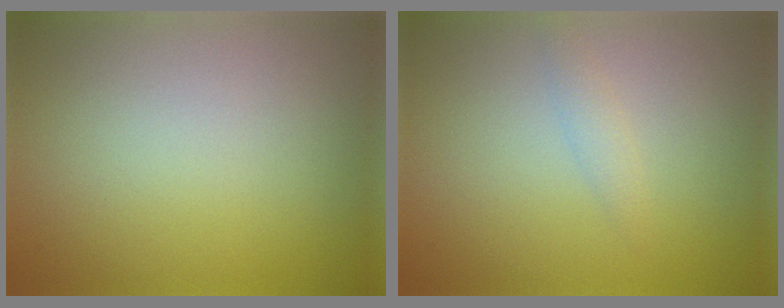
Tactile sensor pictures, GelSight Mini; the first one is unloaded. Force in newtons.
{"total": 1.2, "press": 1.2, "slide": 0.0}